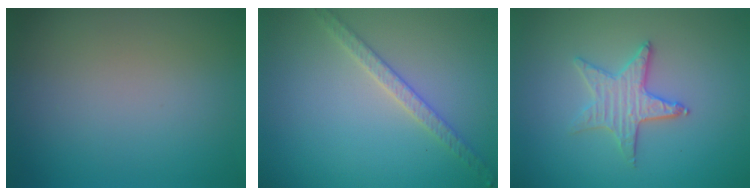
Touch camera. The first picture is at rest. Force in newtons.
{"total": 2.5, "press": 2.4, "slide": 0.4}
{"total": 2.9, "press": 2.8, "slide": 0.8}